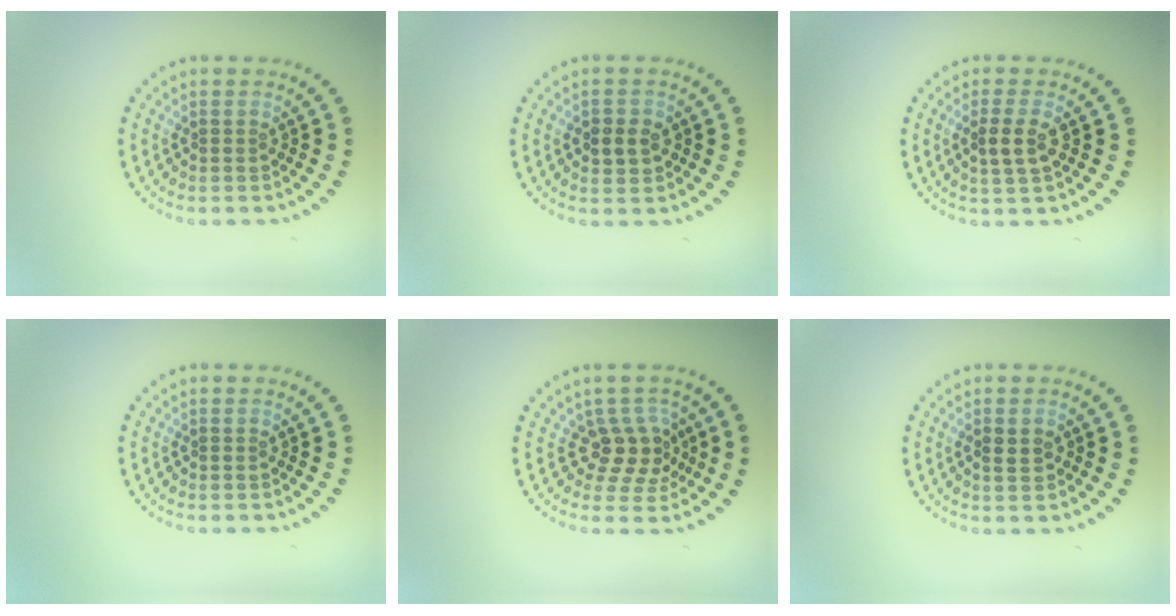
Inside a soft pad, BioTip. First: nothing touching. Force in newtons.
{"total": 2.4, "press": 2.4, "slide": 0.4}
{"total": 2.4, "press": 2.2, "slide": 0.8}
{"total": 0.0}
{"total": 3.2, "press": 2.7, "slide": 1.7}
{"total": 1.3, "press": 1.3, "slide": 0.0}